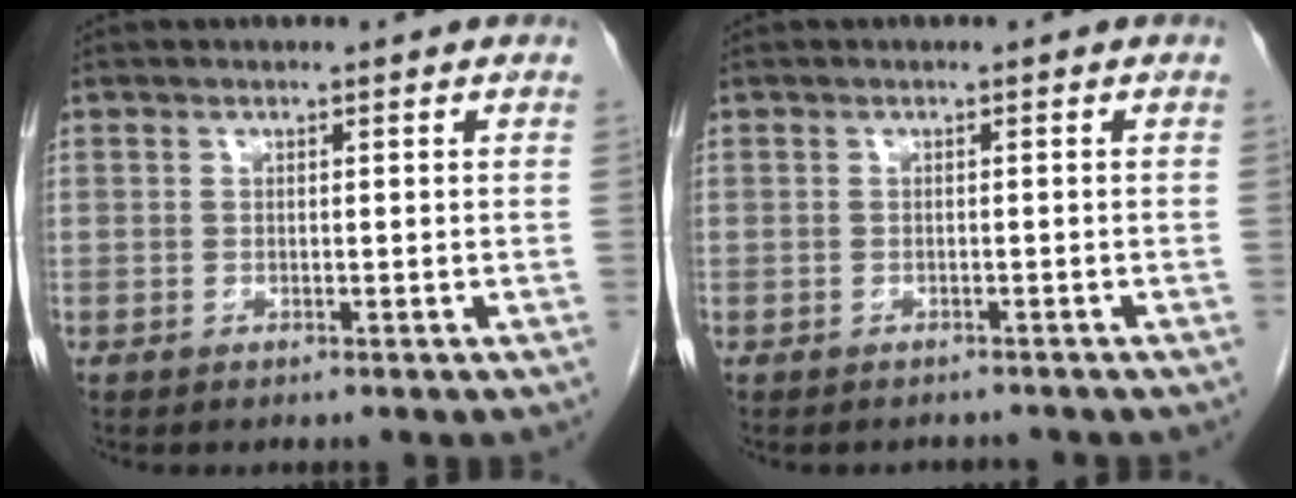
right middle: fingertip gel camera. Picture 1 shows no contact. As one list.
[{"total": 1.5, "force": [-1.4, 0.4, 0.0], "torque": [-0.005, -0.005, -0.019]}]